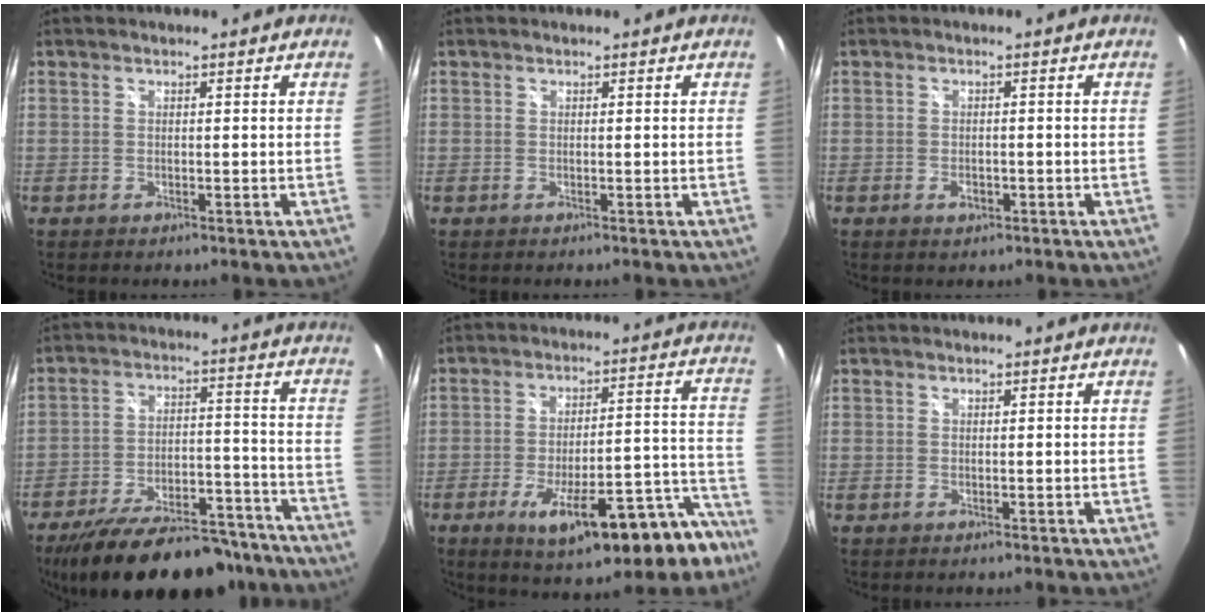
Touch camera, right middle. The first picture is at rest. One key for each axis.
{"total": 0.0}
{"total": 1.9, "fx": -0.9, "fy": 1.3, "fz": 1.1, "tx": -0.017, "ty": 0.001, "tz": -0.013}
{"total": 25.3, "fx": -20.5, "fy": 9.1, "fz": 11.7, "tx": -0.212, "ty": -0.001, "tz": -0.279}
{"total": 19.8, "fx": -13.6, "fy": 5.7, "fz": 13.3, "tx": -0.189, "ty": 0.001, "tz": -0.187}
{"total": 0.0}